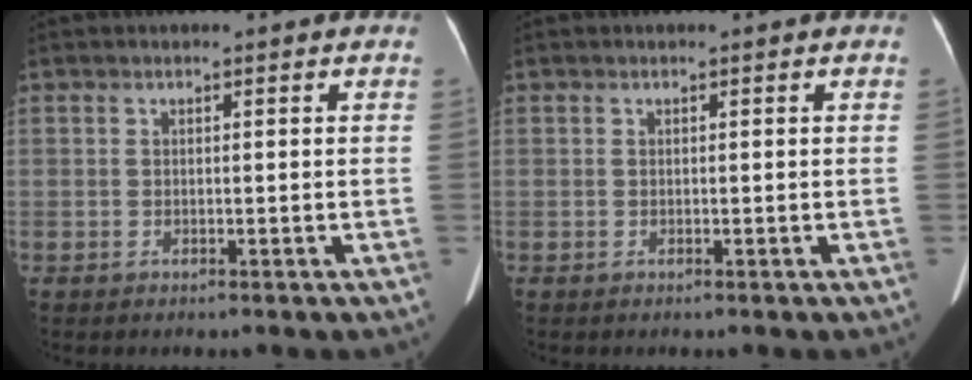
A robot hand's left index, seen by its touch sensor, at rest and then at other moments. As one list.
[{"total": 0.0}]